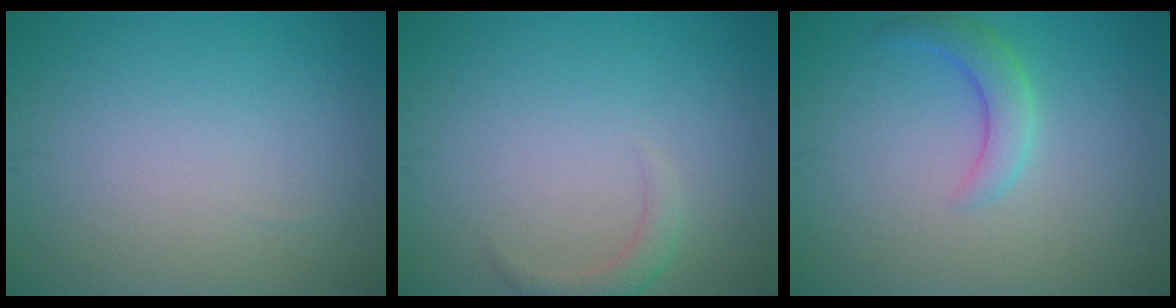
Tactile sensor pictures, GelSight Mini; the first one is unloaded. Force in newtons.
{"total": 1.6, "press": 1.6, "slide": 0.1}
{"total": 2.6, "press": 2.6, "slide": 0.1}